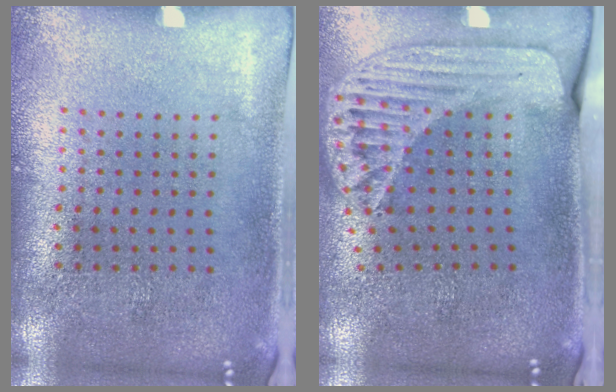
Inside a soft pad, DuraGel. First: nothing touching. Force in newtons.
{"total": 1.8, "press": 1.6, "slide": 0.9}